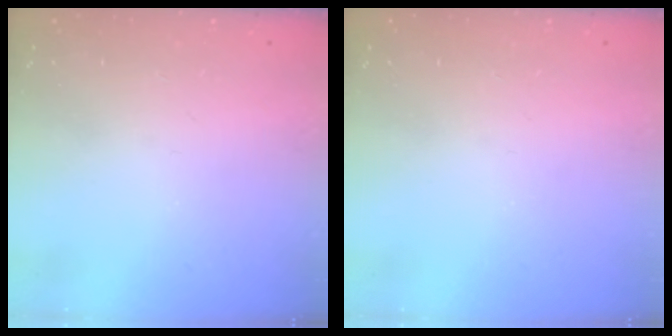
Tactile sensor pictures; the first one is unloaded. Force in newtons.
{"total": 0.0}